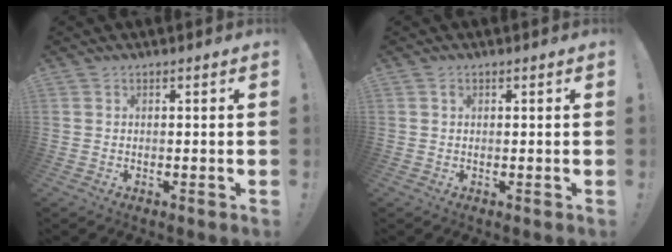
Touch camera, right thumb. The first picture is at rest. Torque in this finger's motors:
{"motor_torque": [0.05, 0.07, -0.28, 0.01, 0.00]}